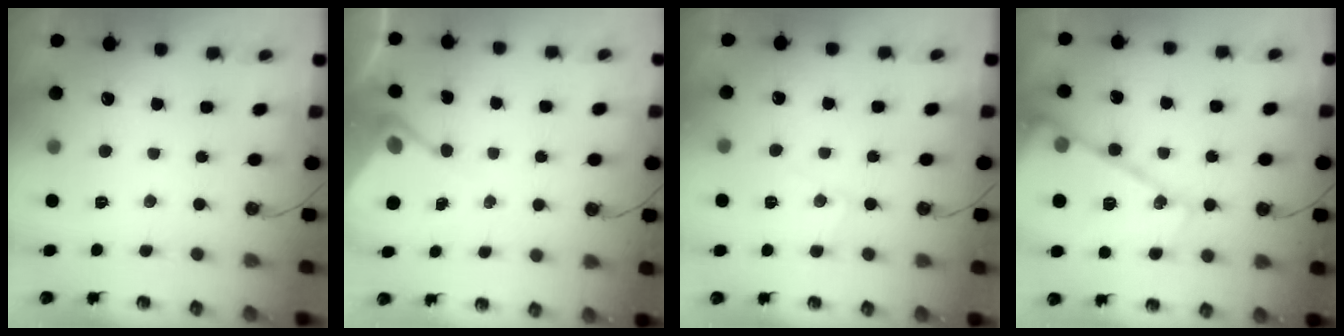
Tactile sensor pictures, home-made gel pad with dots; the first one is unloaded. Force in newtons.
{"total": 5.1, "press": 5.0, "slide": 0.4}
{"total": 5.9, "press": 5.8, "slide": 0.8}
{"total": 17.1, "press": 17.0, "slide": 1.6}